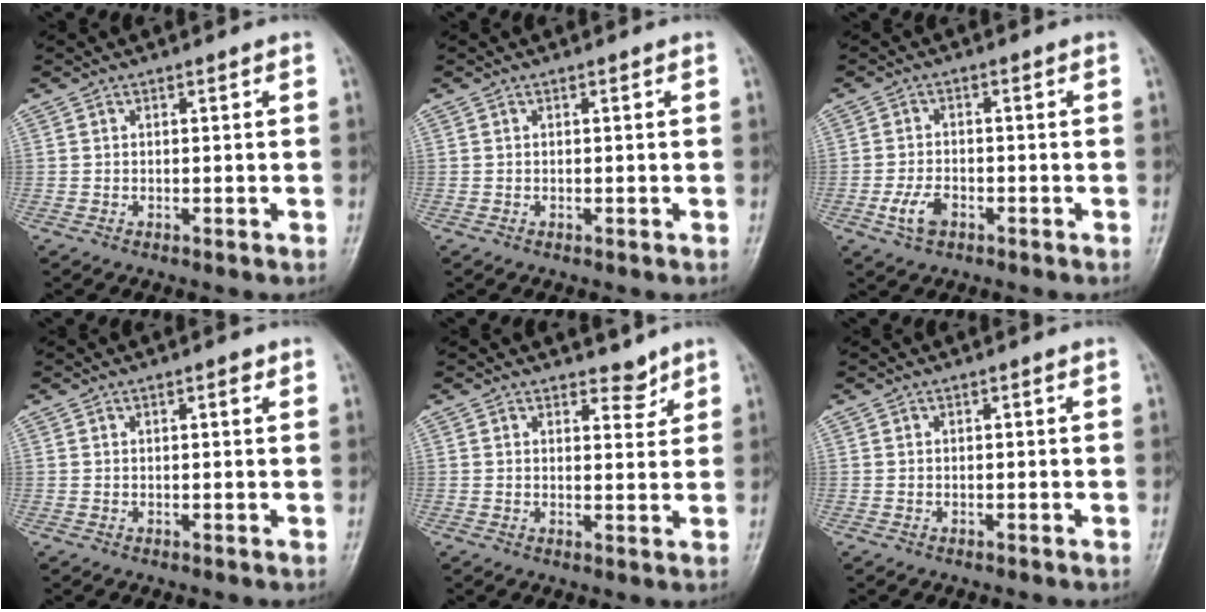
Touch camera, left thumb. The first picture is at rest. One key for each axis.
{"total": 0.0}
{"total": 4.2, "fx": -1.8, "fy": 2.5, "fz": 2.9, "tx": -0.057, "ty": 0.006, "tz": -0.034}
{"total": 1.2, "fx": 0.6, "fy": 0.4, "fz": 1.0, "tx": -0.012, "ty": 0.000, "tz": 0.007}
{"total": 3.2, "fx": 2.6, "fy": 1.5, "fz": 0.9, "tx": 0.005, "ty": -0.020, "tz": 0.039}
{"total": 0.0}